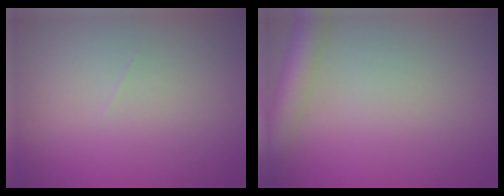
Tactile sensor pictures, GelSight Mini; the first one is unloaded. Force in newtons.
{"total": 4.4, "press": 4.4, "slide": 0.3}